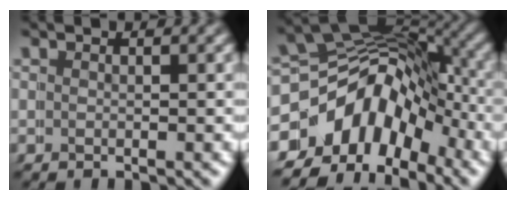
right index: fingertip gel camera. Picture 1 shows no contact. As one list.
[{"total": 15.9, "force": [-3.1, 13.1, 8.4], "torque": [-0.155, -0.037, -0.052]}]